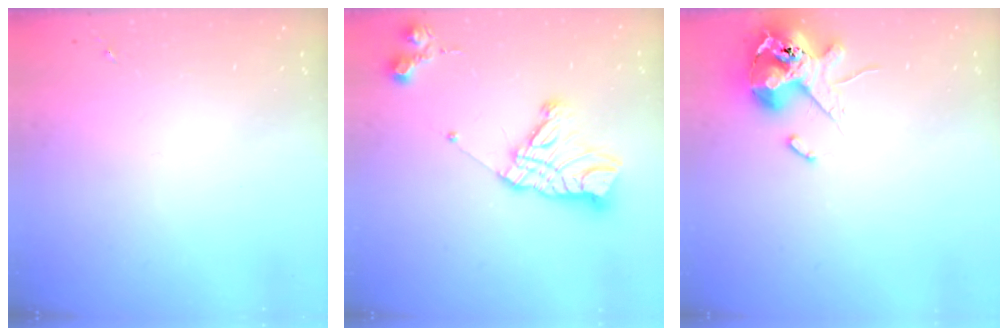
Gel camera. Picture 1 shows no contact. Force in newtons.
{"total": 16.2, "press": 16.1, "slide": 1.6}
{"total": 13.1, "press": 12.9, "slide": 2.2}